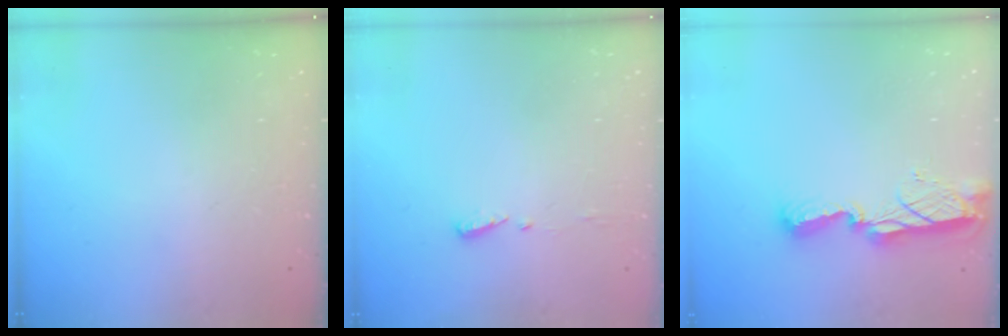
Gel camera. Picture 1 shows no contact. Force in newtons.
{"total": 4.0, "press": 3.9, "slide": 0.5}
{"total": 8.9, "press": 8.9, "slide": 0.5}